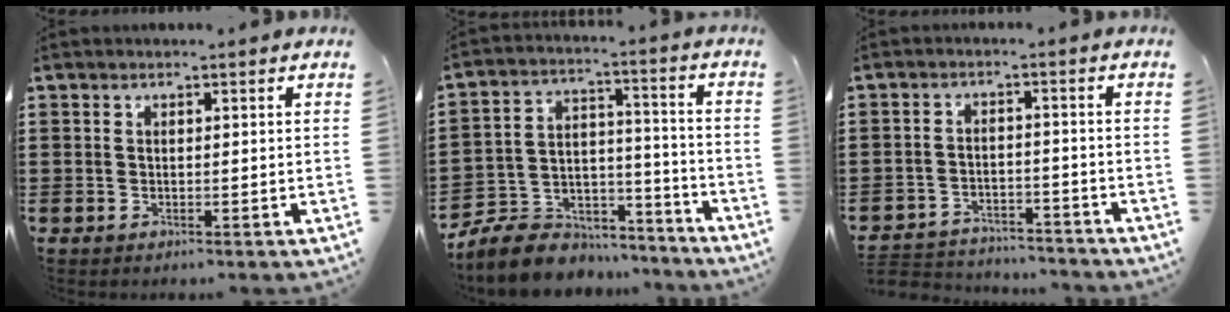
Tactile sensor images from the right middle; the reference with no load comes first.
{"total": 8.3, "force": [-7.6, 3.3, 1.2], "torque": [-0.039, 0.016, -0.150]}
{"total": 3.6, "force": [-3.6, 0.6, -0.1], "torque": [-0.006, 0.003, -0.078]}